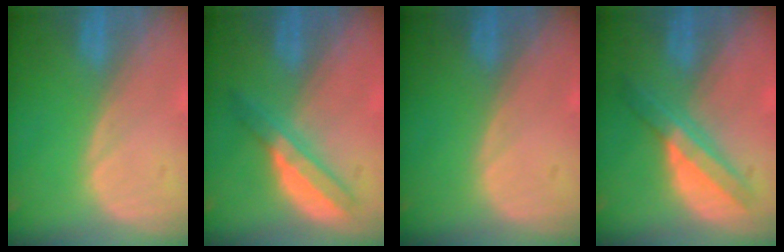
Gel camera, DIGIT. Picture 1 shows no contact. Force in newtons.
{"total": 4.8, "press": 4.8, "slide": 0.8}
{"total": 0.0}
{"total": 6.6, "press": 5.7, "slide": 3.3}